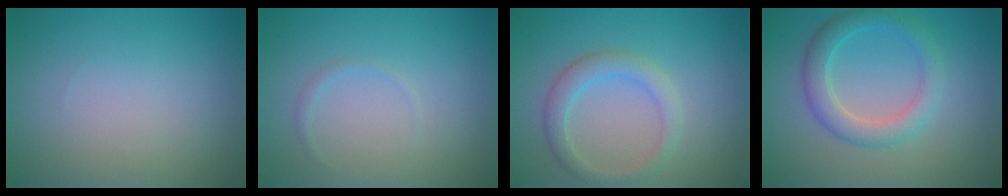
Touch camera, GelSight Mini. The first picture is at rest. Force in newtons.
{"total": 0.6, "press": 0.6, "slide": 0.1}
{"total": 2.7, "press": 2.7, "slide": 0.0}
{"total": 3.6, "press": 3.6, "slide": 0.3}